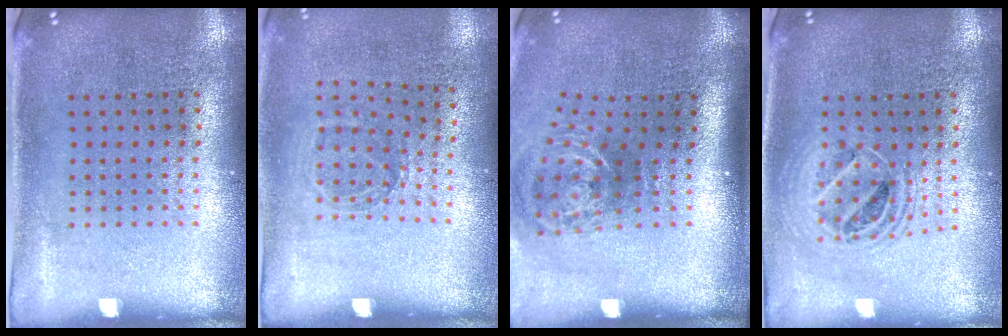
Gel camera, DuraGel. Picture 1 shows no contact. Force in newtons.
{"total": 1.1, "press": 0.9, "slide": 0.6}
{"total": 2.1, "press": 1.3, "slide": 1.7}
{"total": 1.7, "press": 1.5, "slide": 0.8}